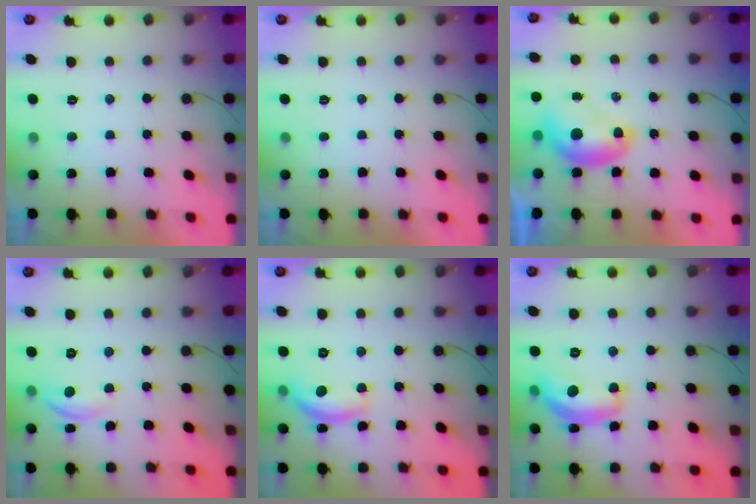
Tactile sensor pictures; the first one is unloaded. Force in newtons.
{"total": 0.0}
{"total": 7.7, "press": 7.6, "slide": 1.4}
{"total": 5.9, "press": 5.9, "slide": 0.7}
{"total": 11.4, "press": 11.4, "slide": 0.6}
{"total": 14.5, "press": 14.5, "slide": 0.8}